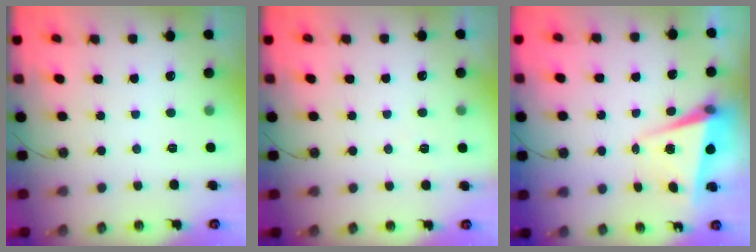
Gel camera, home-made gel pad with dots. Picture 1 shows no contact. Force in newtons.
{"total": 5.5, "press": 3.4, "slide": 4.3}
{"total": 5.5, "press": 5.4, "slide": 1.0}